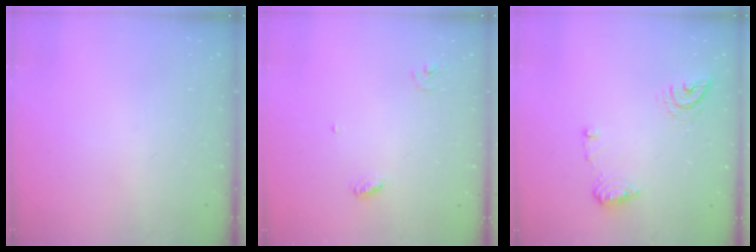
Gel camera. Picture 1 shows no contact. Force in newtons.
{"total": 3.9, "press": 3.9, "slide": 0.3}
{"total": 8.9, "press": 8.9, "slide": 0.5}